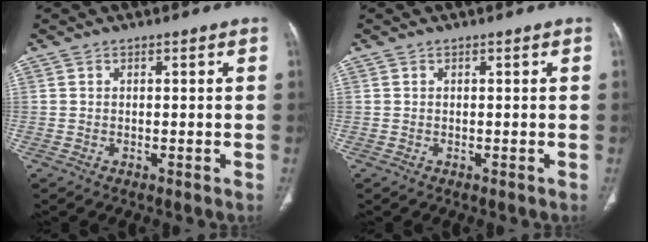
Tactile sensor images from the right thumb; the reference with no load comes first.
{"total": 0.0}